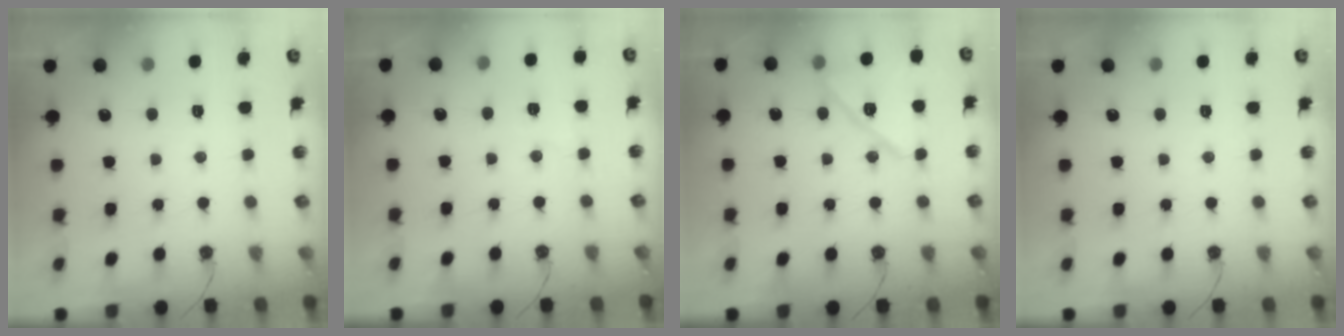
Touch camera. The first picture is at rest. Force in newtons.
{"total": 3.8, "press": 3.7, "slide": 0.8}
{"total": 13.1, "press": 13.1, "slide": 0.7}
{"total": 0.0}